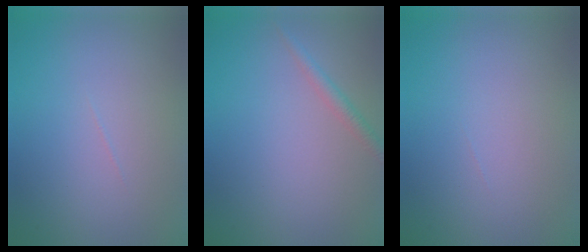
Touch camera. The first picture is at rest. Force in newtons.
{"total": 1.3, "press": 1.3, "slide": 0.0}
{"total": 0.0}